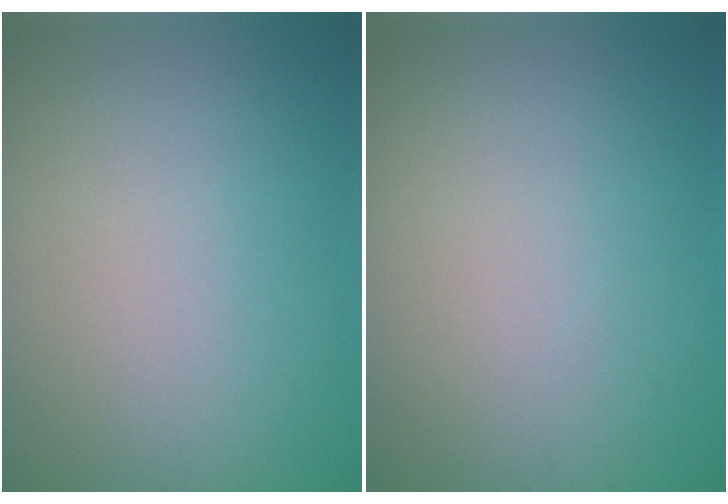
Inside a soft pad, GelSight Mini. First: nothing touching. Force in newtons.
{"total": 0.0}